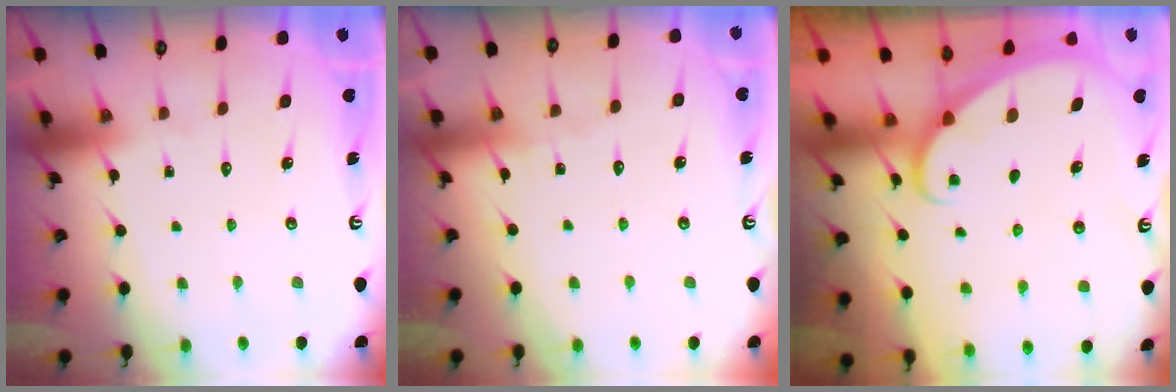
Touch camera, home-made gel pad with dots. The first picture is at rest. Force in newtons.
{"total": 2.5, "press": 2.5, "slide": 0.3}
{"total": 1.2, "press": 1.2, "slide": 0.0}